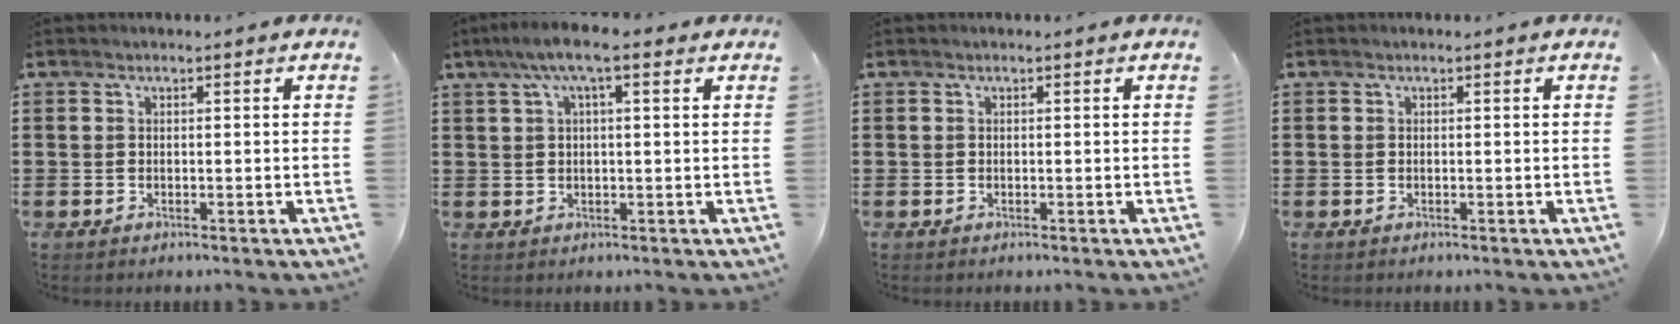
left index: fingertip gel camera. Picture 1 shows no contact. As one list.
[{"total": 6.0, "force": [2.9, 1.0, 5.1], "torque": [-0.104, 0.008, 0.050]}, {"total": 0.0}, {"total": 0.0}]